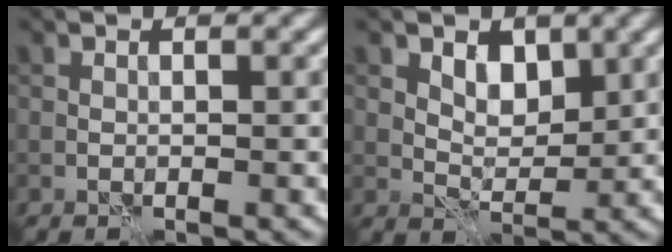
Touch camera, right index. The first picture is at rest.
{"total": 2.7, "force": [1.4, 1.7, 1.5], "torque": [-0.030, -0.009, 0.020]}